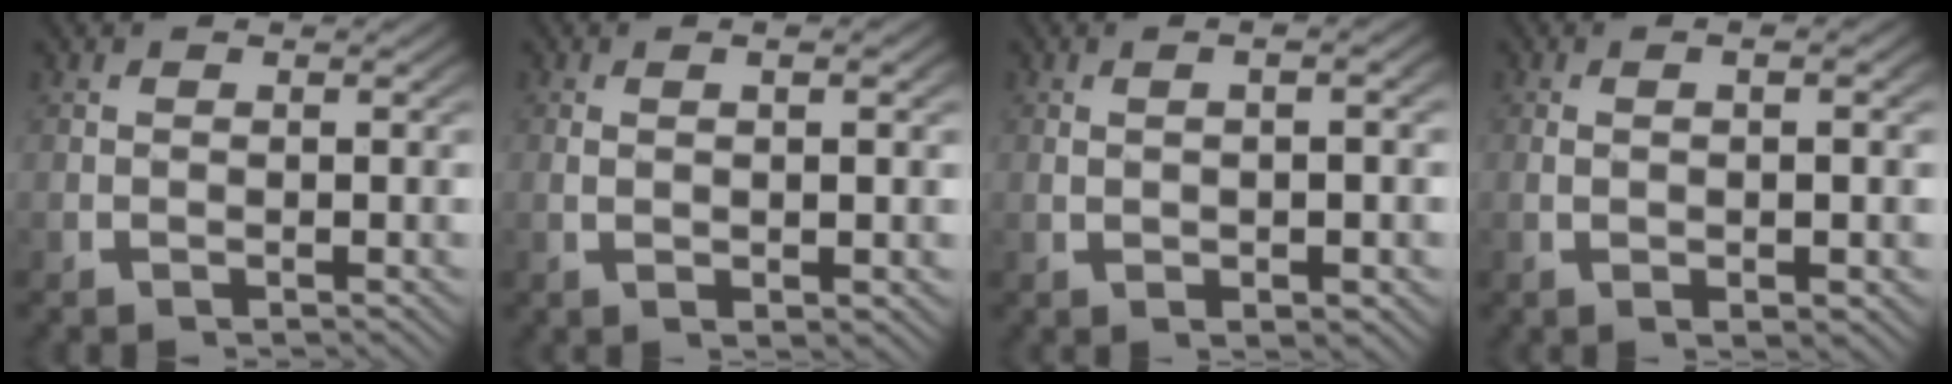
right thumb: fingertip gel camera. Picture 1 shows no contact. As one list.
[{"total": 2.7, "force": [0.5, 0.3, 2.7], "torque": [-0.051, -0.002, 0.014]}, {"total": 3.5, "force": [0.3, 0.8, 3.4], "torque": [-0.052, 0.006, 0.010]}, {"total": 3.4, "force": [0.3, 0.5, 3.4], "torque": [-0.060, 0.002, 0.010]}]